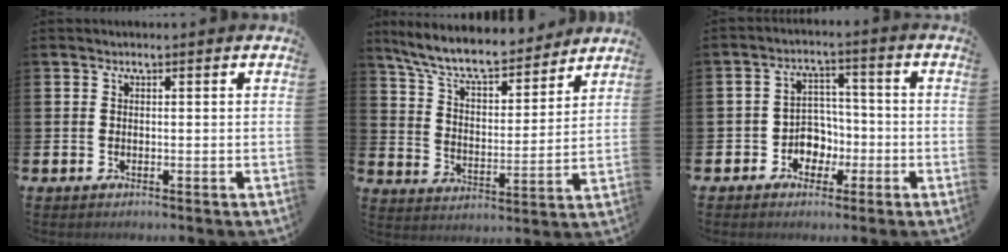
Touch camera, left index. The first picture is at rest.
{"total": 9.1, "force": [8.2, 2.1, 3.3], "torque": [-0.092, -0.056, 0.142]}
{"total": 5.0, "force": [-1.7, 4.2, 1.9], "torque": [-0.040, 0.008, -0.037]}